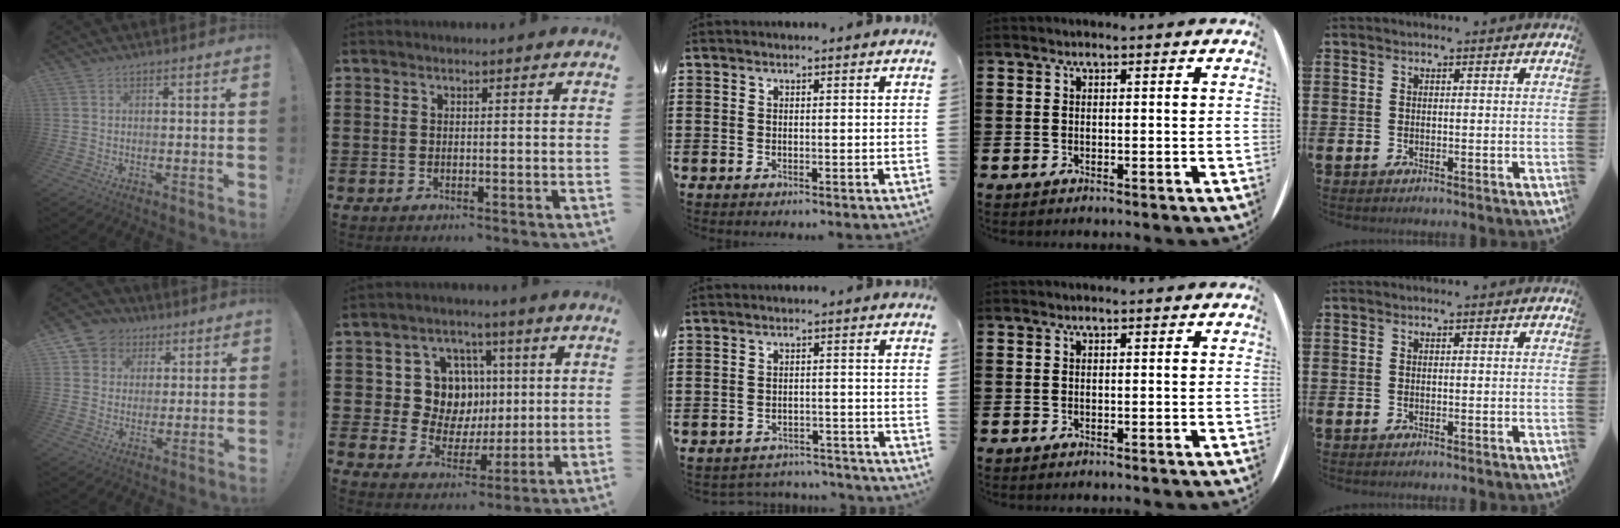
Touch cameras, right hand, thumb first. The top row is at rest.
{"thumb": {"total": 7.4, "force": [2.4, 6.9, 1.3], "torque": [-0.014, -0.014, 0.052]}, "index": {"total": 9.8, "force": [1.9, 8.7, 4.0], "torque": [-0.095, 0.011, 0.041]}, "middle": {"total": 2.7, "force": [-2.7, 0.4, 0.0], "torque": [-0.007, -0.001, -0.057]}}